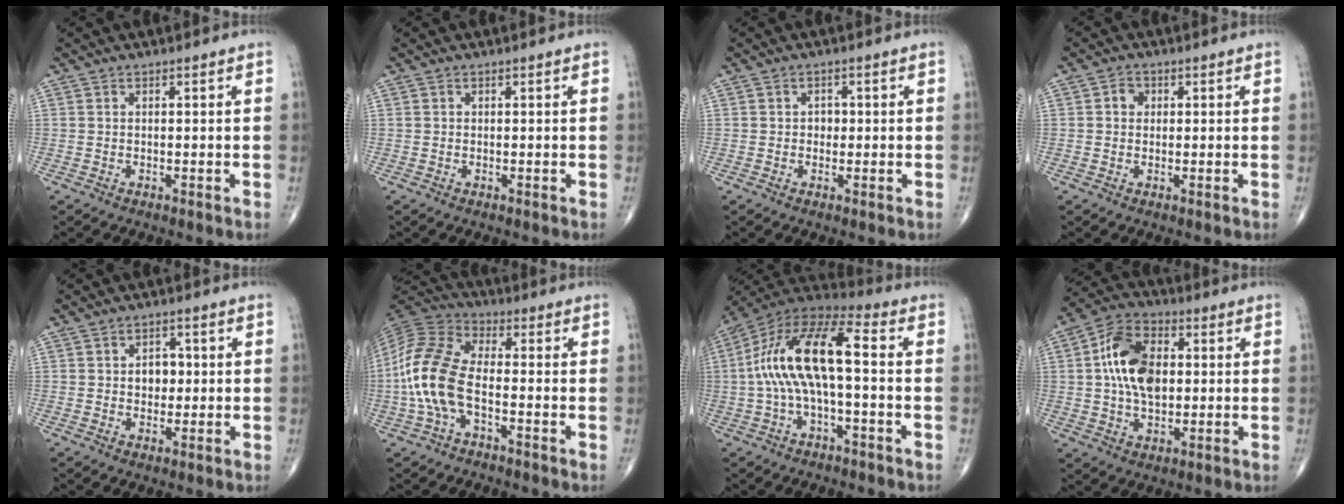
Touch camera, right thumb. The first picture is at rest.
{"total": 0.0}
{"total": 1.7, "force": [0.0, 1.4, 0.9], "torque": [-0.001, 0.005, -0.004]}
{"total": 2.2, "force": [0.4, 2.0, 1.0], "torque": [-0.003, 0.004, 0.001]}
{"total": 4.2, "force": [0.3, 3.2, 2.7], "torque": [-0.015, 0.004, 0.002]}
{"total": 13.4, "force": [-2.9, 6.7, 11.2], "torque": [-0.251, 0.032, -0.064]}
{"total": 16.2, "force": [-0.2, 6.1, 15.0], "torque": [-0.301, 0.053, -0.011]}
{"total": 13.2, "force": [1.4, 8.2, 10.2], "torque": [-0.170, 0.014, 0.020]}